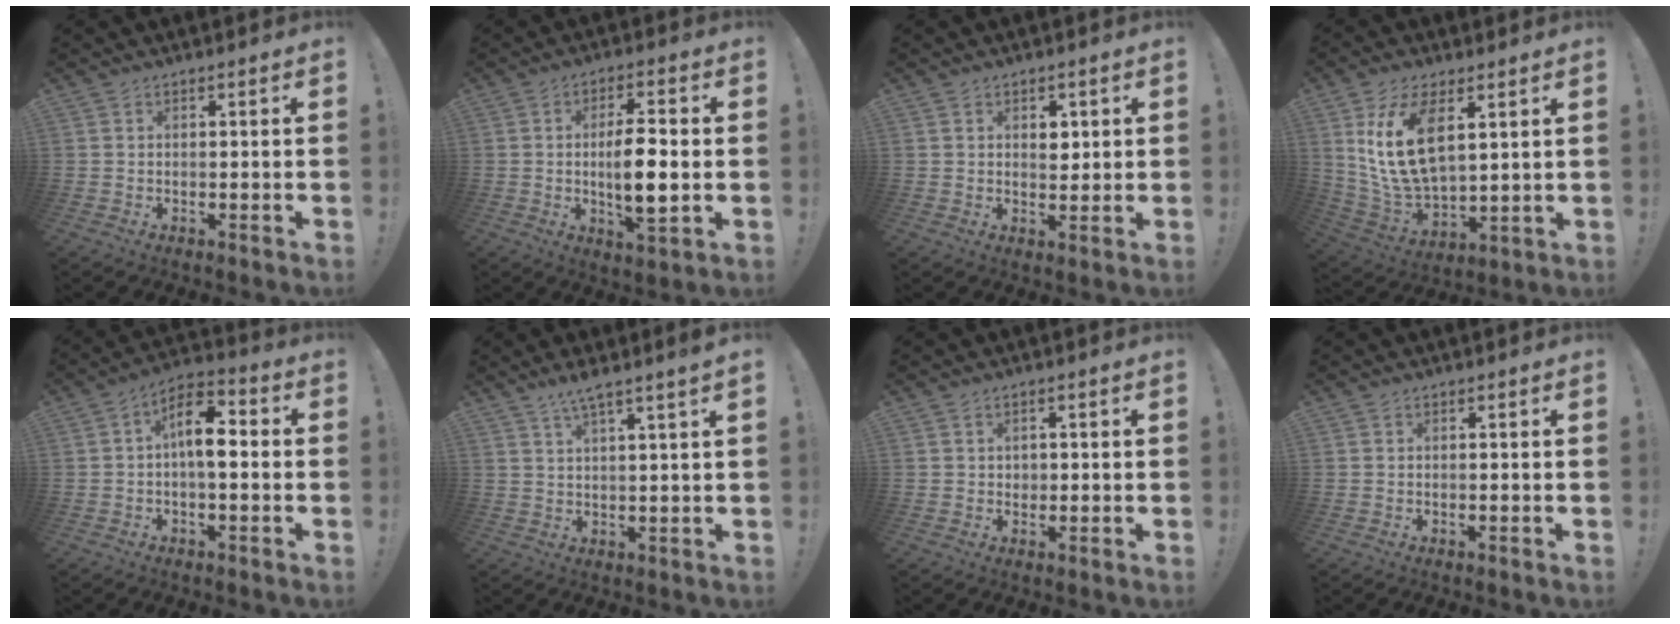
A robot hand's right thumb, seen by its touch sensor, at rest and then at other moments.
{"total": 10.2, "force": [-0.7, 3.0, 9.8], "torque": [-0.169, -0.012, -0.023]}
{"total": 3.5, "force": [1.1, 2.8, 1.7], "torque": [-0.010, -0.006, 0.013]}
{"total": 15.6, "force": [6.4, 8.3, 11.6], "torque": [-0.237, -0.029, 0.115]}
{"total": 9.9, "force": [0.5, 5.0, 8.6], "torque": [-0.133, 0.003, 0.008]}
{"total": 4.9, "force": [3.4, -0.5, 3.5], "torque": [-0.066, -0.016, 0.055]}
{"total": 1.3, "force": [0.1, 1.3, 0.1], "torque": [0.000, 0.003, 0.002]}
{"total": 0.0}